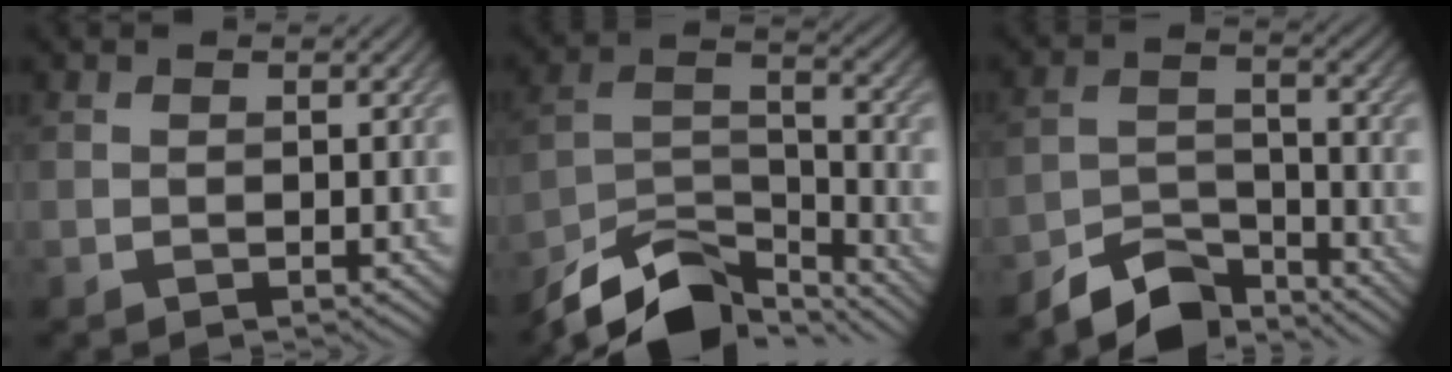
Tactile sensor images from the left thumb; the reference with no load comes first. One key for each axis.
{"total": 12.2, "fx": -10.0, "fy": 4.1, "fz": 5.8, "tx": -0.112, "ty": -0.007, "tz": -0.183}
{"total": 6.7, "fx": -5.8, "fy": 2.3, "fz": 2.5, "tx": -0.049, "ty": -0.005, "tz": -0.116}